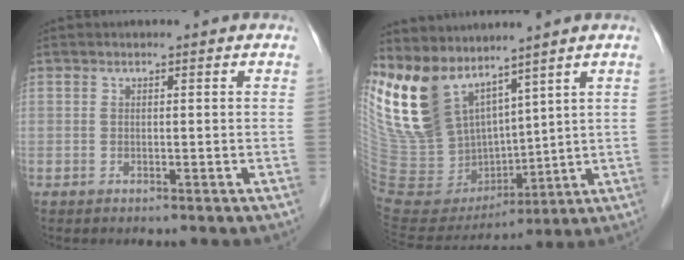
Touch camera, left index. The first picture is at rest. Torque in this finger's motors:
{"motor_torque": [0.58, -0.72, 0.14, 0.00]}